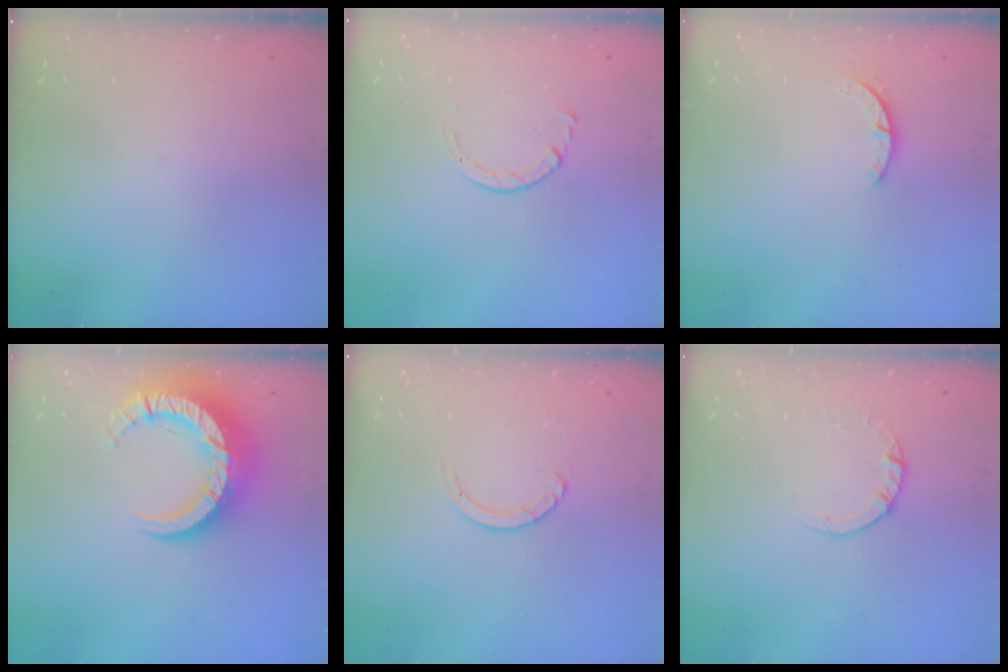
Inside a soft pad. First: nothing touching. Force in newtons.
{"total": 1.7, "press": 1.7, "slide": 0.2}
{"total": 2.4, "press": 2.4, "slide": 0.3}
{"total": 15.2, "press": 15.1, "slide": 1.6}
{"total": 2.7, "press": 2.7, "slide": 0.3}
{"total": 2.5, "press": 2.5, "slide": 0.2}